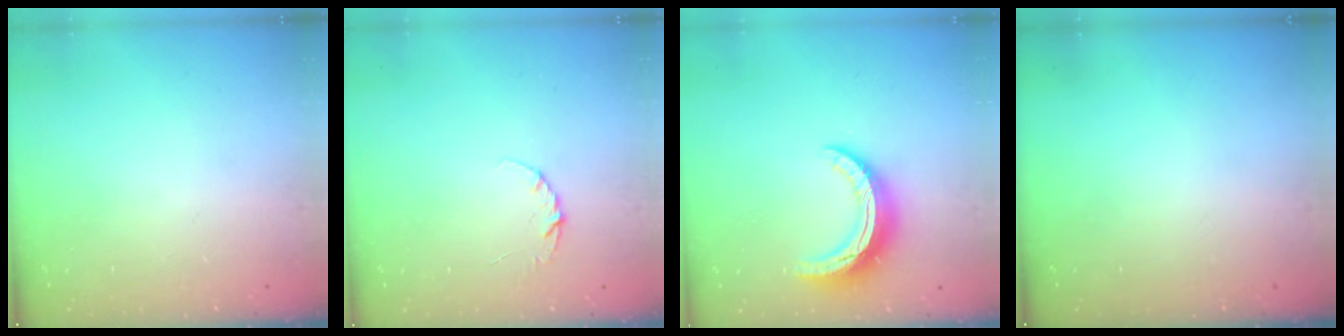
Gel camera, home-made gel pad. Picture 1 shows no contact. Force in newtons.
{"total": 4.0, "press": 4.0, "slide": 0.4}
{"total": 11.2, "press": 11.2, "slide": 0.7}
{"total": 0.0}